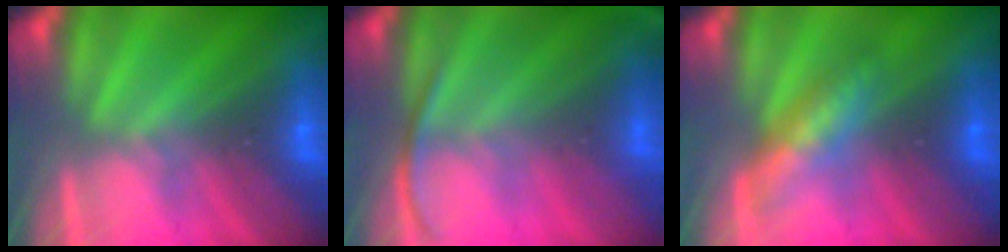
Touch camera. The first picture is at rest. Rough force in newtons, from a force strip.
{"total": 2.5}
{"total": 3.5}